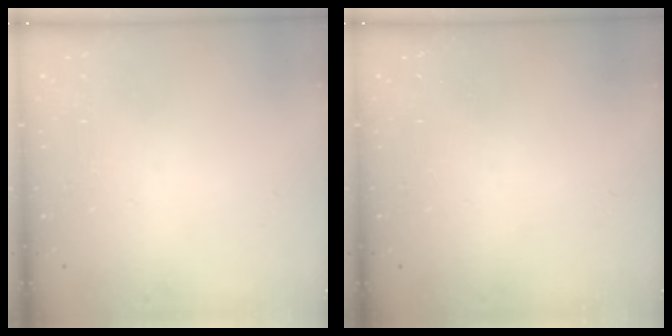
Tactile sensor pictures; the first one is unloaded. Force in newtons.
{"total": 0.0}